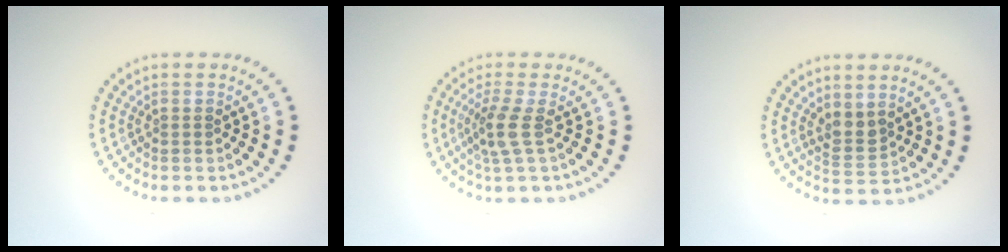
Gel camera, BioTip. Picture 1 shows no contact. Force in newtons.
{"total": 2.5, "press": 2.0, "slide": 1.5}
{"total": 2.1, "press": 1.7, "slide": 1.3}